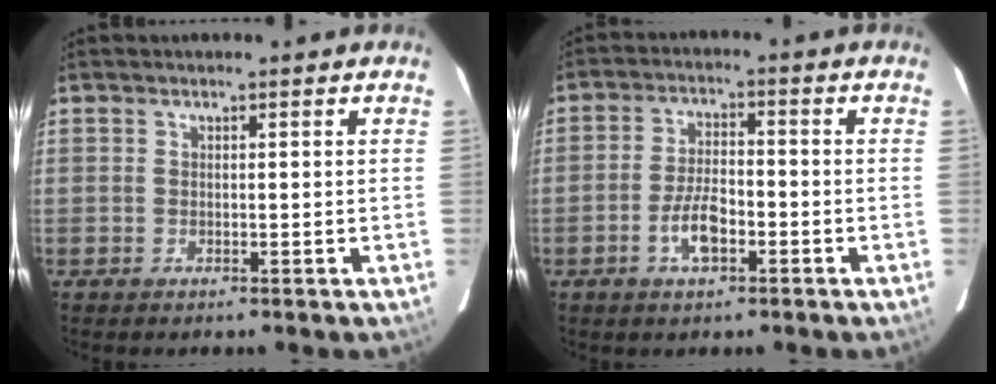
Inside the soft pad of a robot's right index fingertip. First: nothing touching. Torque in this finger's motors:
{"motor_torque": [1.29, -0.38, 0.45, 0.05]}